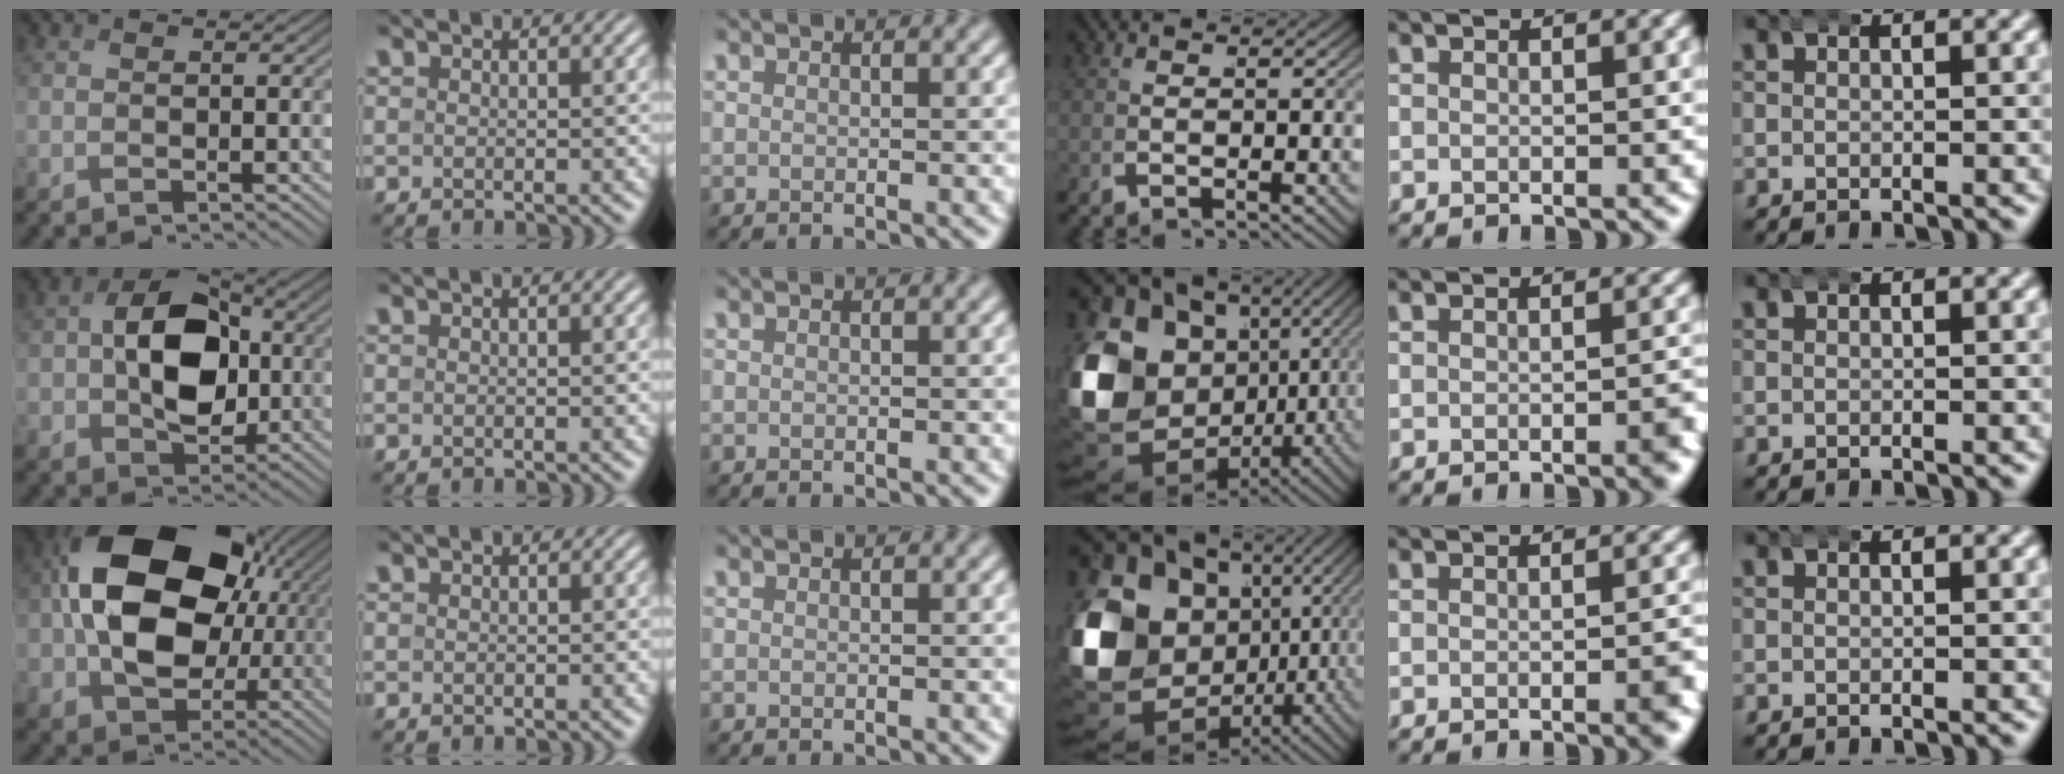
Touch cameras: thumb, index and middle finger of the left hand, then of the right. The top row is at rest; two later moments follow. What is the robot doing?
{"motion": "wrap", "object": "bandana"}